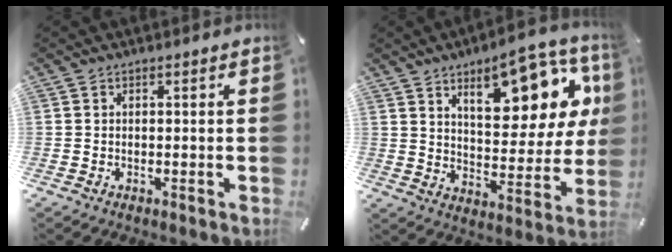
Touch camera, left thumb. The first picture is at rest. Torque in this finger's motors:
{"motor_torque": [2.40, 2.60, 1.17, 0.11, 0.21]}